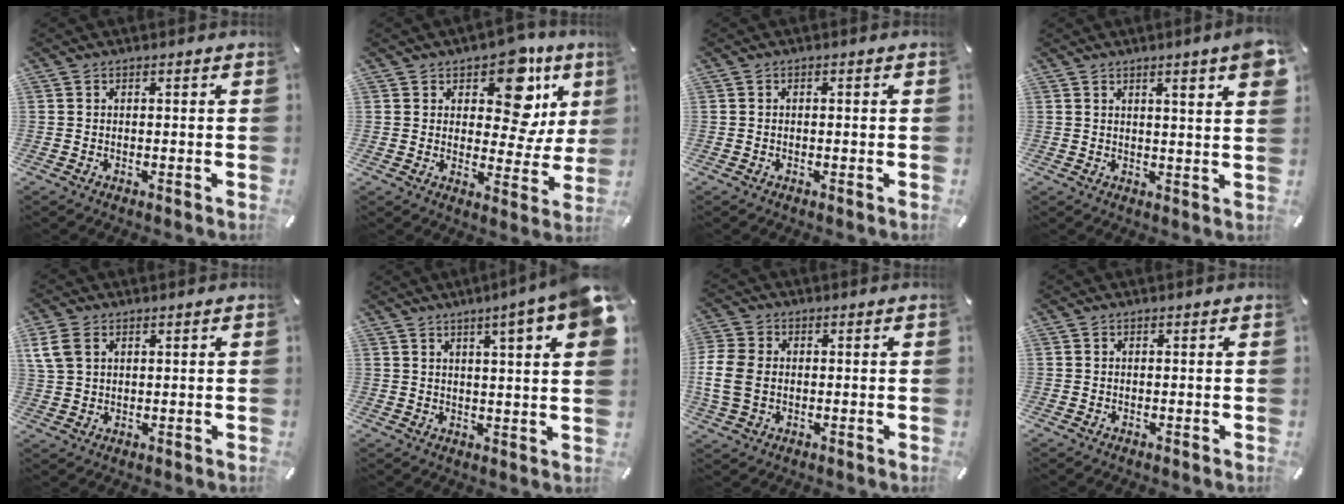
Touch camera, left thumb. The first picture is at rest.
{"total": 15.2, "force": [8.1, 8.3, 9.9], "torque": [-0.129, -0.049, 0.134]}
{"total": 0.6, "force": [-0.2, 0.3, 0.5], "torque": [-0.009, -0.002, -0.005]}
{"total": 6.3, "force": [3.5, 0.3, 5.3], "torque": [-0.079, -0.019, 0.054]}
{"total": 4.7, "force": [2.1, 3.5, 2.1], "torque": [-0.057, 0.005, 0.041]}
{"total": 9.6, "force": [5.4, 1.1, 7.9], "torque": [-0.117, -0.028, 0.086]}
{"total": 7.3, "force": [-0.4, 5.7, 4.6], "torque": [-0.114, 0.007, -0.007]}
{"total": 0.0}